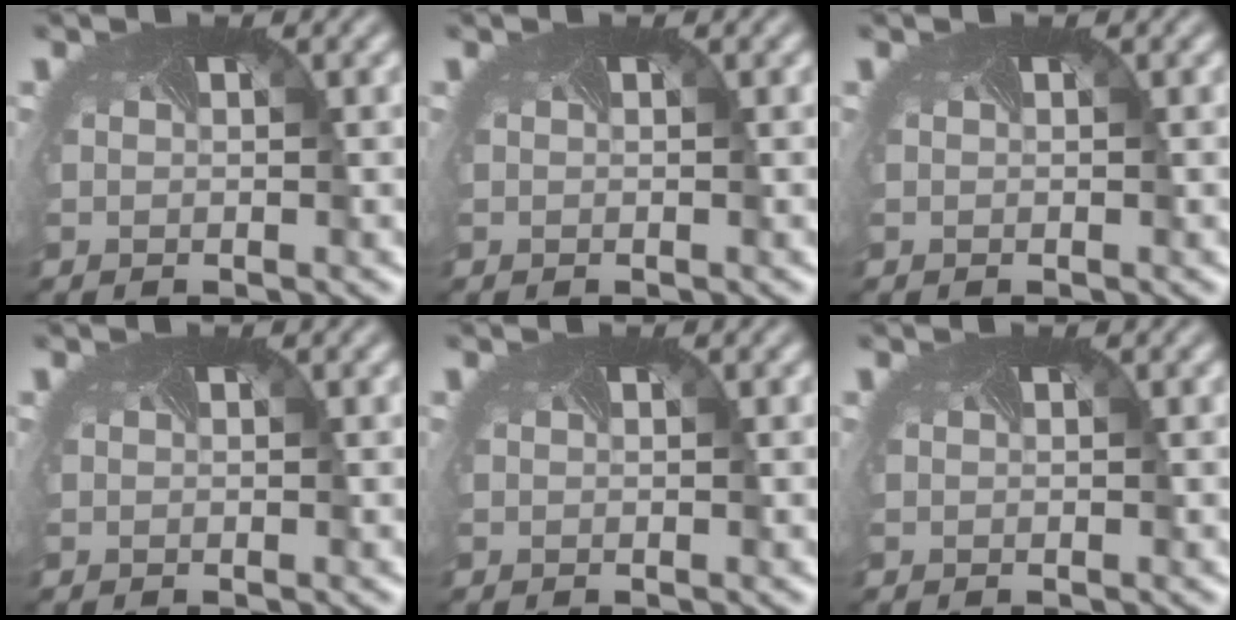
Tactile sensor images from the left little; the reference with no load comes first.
{"total": 0.0}
{"total": 0.0}
{"total": 0.0}
{"total": 0.0}
{"total": 0.0}